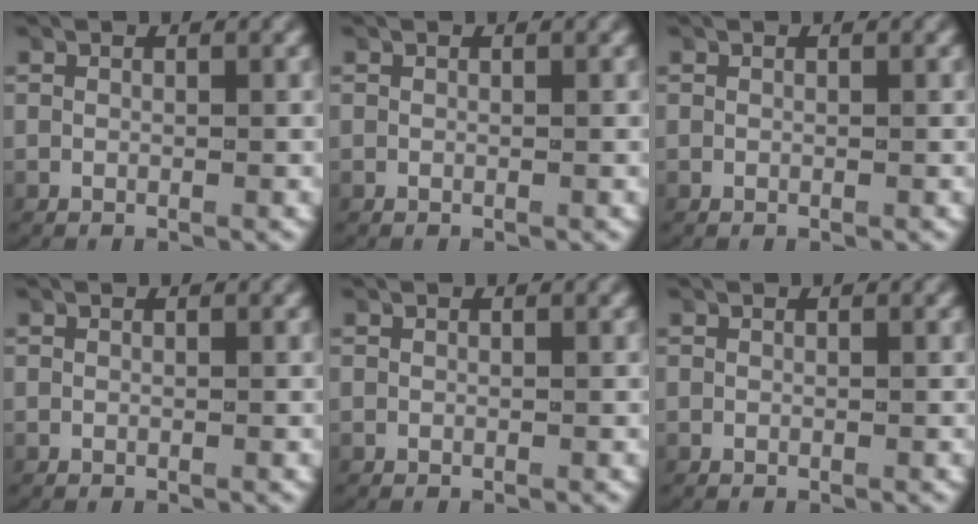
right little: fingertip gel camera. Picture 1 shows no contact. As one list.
[{"total": 0.0}, {"total": 0.0}, {"total": 0.0}, {"total": 0.0}, {"total": 0.0}]